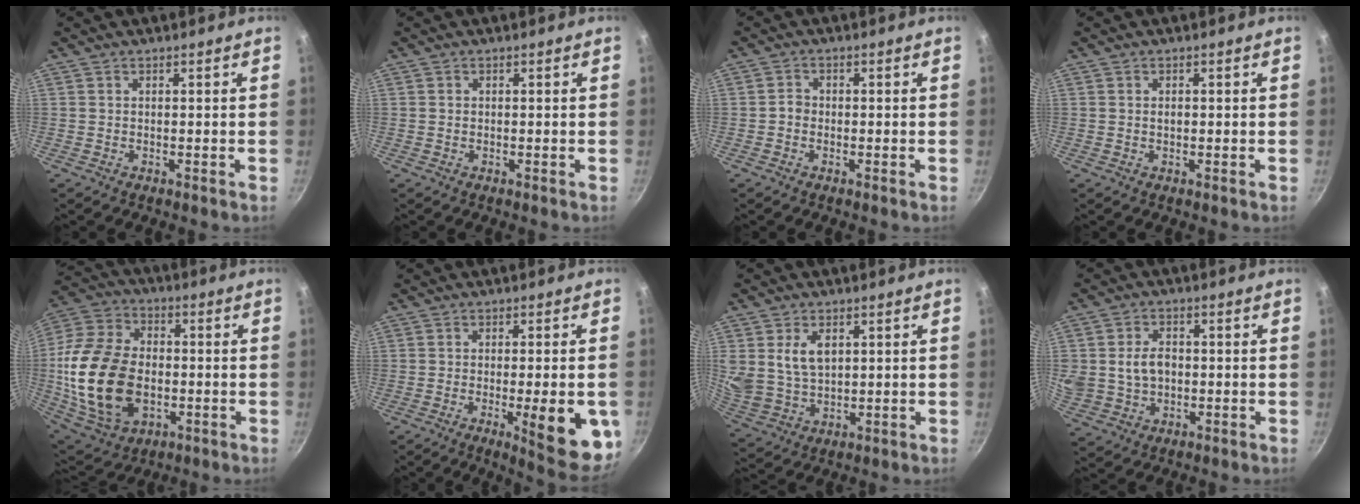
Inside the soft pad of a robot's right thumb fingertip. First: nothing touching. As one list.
[{"total": 0.6, "force": [0.0, 0.5, 0.2], "torque": [-0.002, 0.002, -0.001]}, {"total": 1.7, "force": [-0.6, 1.4, 0.8], "torque": [-0.007, 0.012, -0.013]}, {"total": 1.0, "force": [0.0, 0.6, 0.7], "torque": [-0.011, 0.002, 0.001]}, {"total": 23.2, "force": [-2.6, 15.5, 17.1], "torque": [-0.333, 0.017, -0.038]}, {"total": 13.4, "force": [-3.4, 3.6, 12.5], "torque": [-0.136, 0.002, -0.038]}, {"total": 9.4, "force": [2.8, 6.4, 6.3], "torque": [-0.106, -0.021, 0.066]}, {"total": 10.3, "force": [0.6, 8.3, 6.1], "torque": [-0.107, 0.012, 0.021]}]